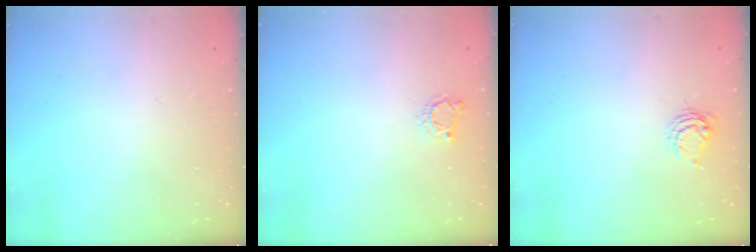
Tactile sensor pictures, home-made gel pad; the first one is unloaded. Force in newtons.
{"total": 3.9, "press": 3.8, "slide": 0.5}
{"total": 4.9, "press": 4.8, "slide": 0.7}